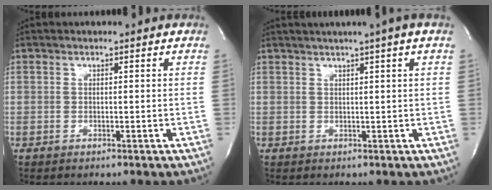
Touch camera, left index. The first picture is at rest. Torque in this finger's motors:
{"motor_torque": [0.22, -0.55, 0.36, 0.07]}